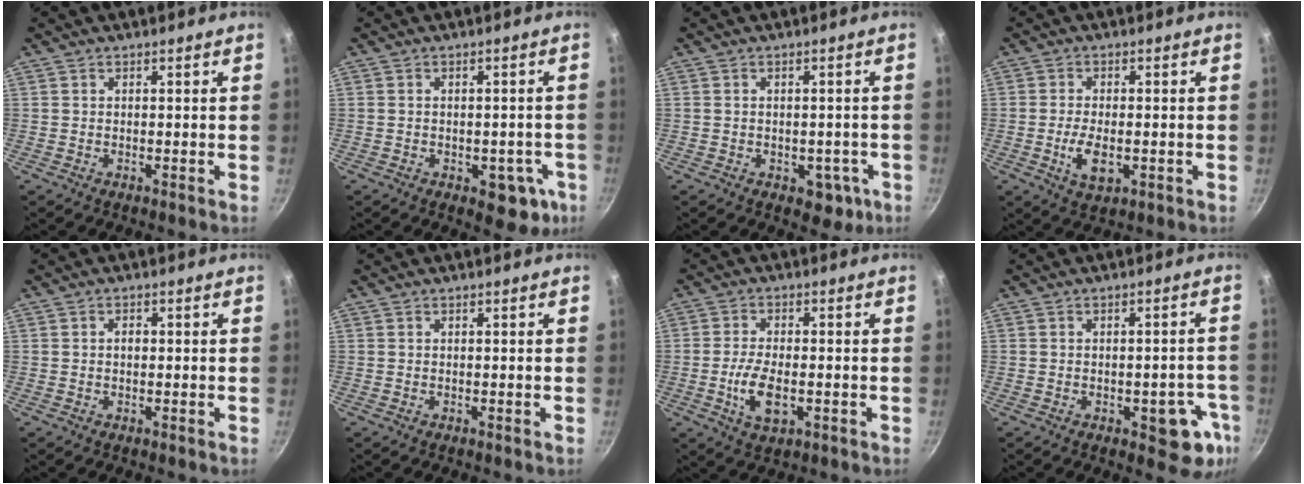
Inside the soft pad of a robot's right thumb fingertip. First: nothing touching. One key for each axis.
{"total": 8.1, "fx": -2.9, "fy": 4.8, "fz": 5.9, "tx": -0.031, "ty": 0.016, "tz": -0.027}
{"total": 5.4, "fx": -1.8, "fy": 3.8, "fz": 3.3, "tx": -0.012, "ty": 0.017, "tz": -0.008}
{"total": 6.0, "fx": -1.4, "fy": 3.0, "fz": 5.0, "tx": -0.095, "ty": -0.001, "tz": -0.022}
{"total": 1.5, "fx": 0.1, "fy": 1.0, "fz": 1.1, "tx": -0.017, "ty": 0.004, "tz": 0.000}
{"total": 0.0}
{"total": 7.5, "fx": -1.8, "fy": 3.7, "fz": 6.3, "tx": -0.122, "ty": 0.004, "tz": -0.033}
{"total": 9.2, "fx": -3.5, "fy": 4.6, "fz": 7.2, "tx": -0.030, "ty": 0.017, "tz": -0.042}